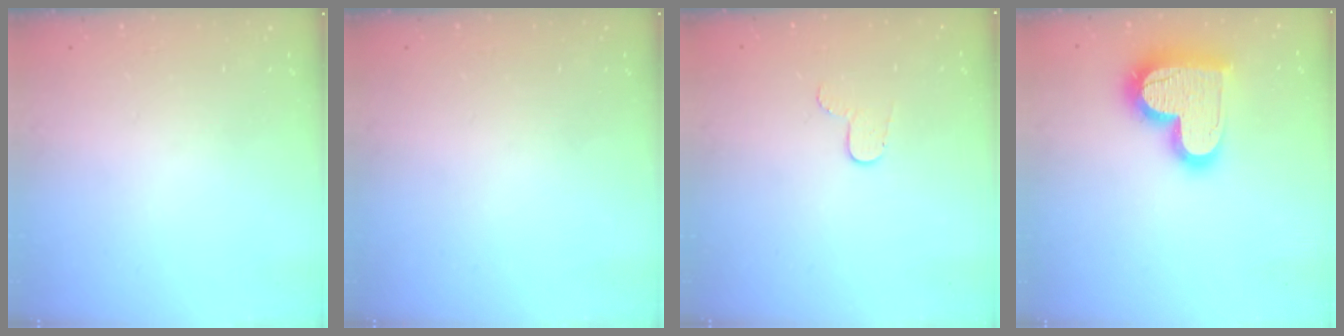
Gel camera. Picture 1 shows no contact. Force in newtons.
{"total": 0.0}
{"total": 5.1, "press": 5.1, "slide": 0.5}
{"total": 20.0, "press": 19.9, "slide": 1.4}